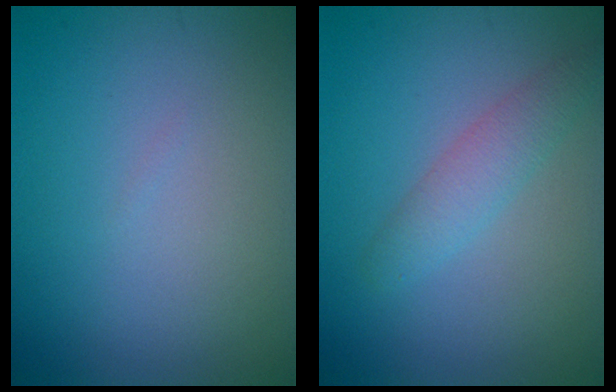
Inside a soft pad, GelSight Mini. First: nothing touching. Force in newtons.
{"total": 2.4, "press": 2.4, "slide": 0.1}